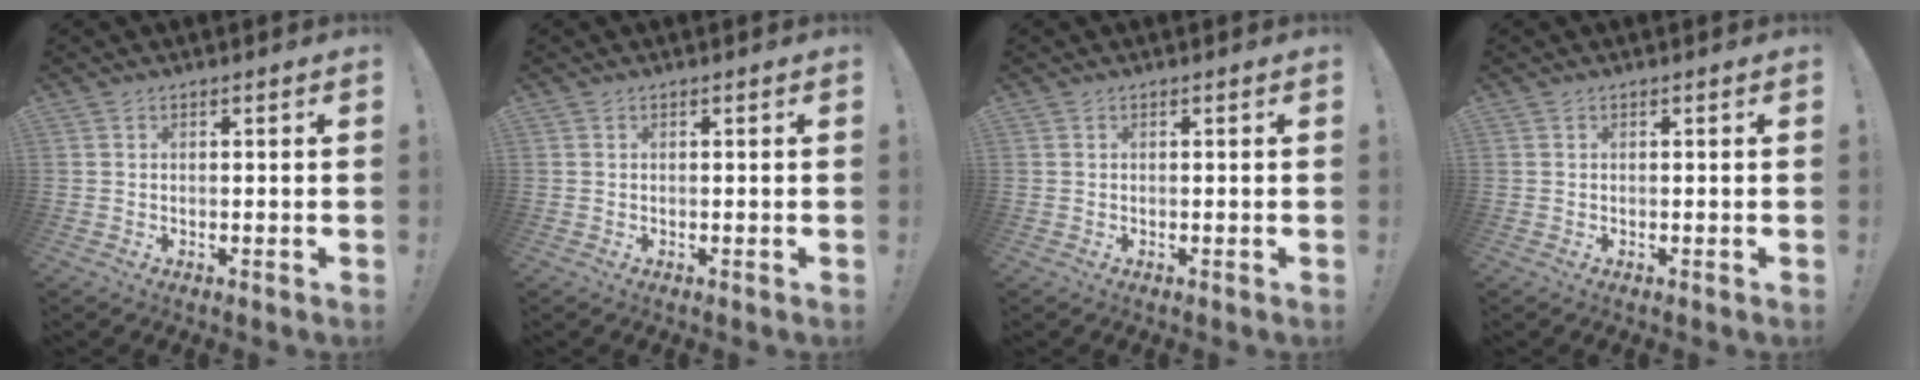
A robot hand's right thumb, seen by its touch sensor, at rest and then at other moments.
{"total": 0.0}
{"total": 0.0}
{"total": 0.0}